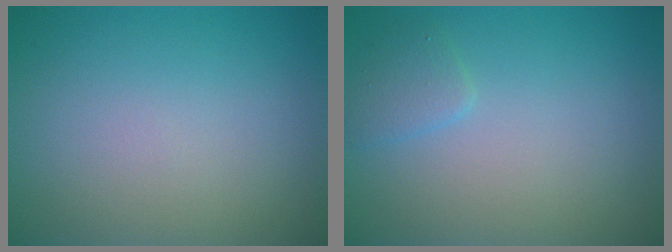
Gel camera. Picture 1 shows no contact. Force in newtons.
{"total": 1.4, "press": 1.4, "slide": 0.1}